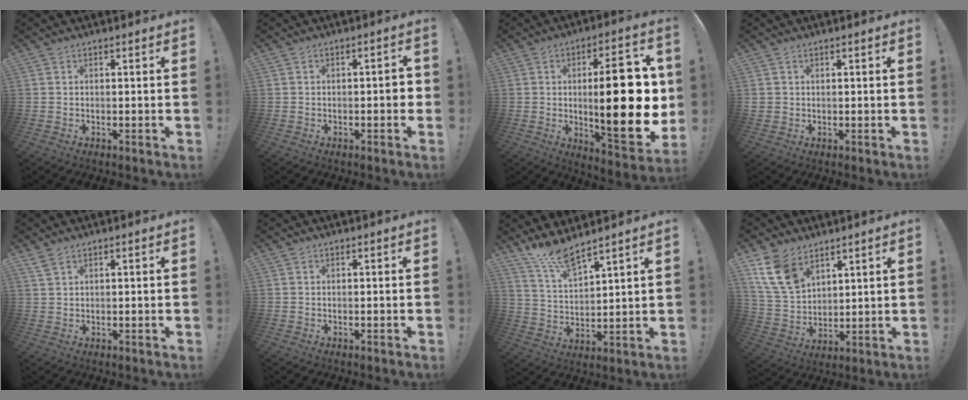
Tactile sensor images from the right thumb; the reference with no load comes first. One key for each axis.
{"total": 3.0, "fx": -0.8, "fy": 1.2, "fz": 2.7, "tx": -0.034, "ty": 0.007, "tz": -0.014}
{"total": 25.3, "fx": 1.5, "fy": 7.8, "fz": 24.0, "tx": -0.354, "ty": -0.016, "tz": 0.028}
{"total": 1.4, "fx": 0.6, "fy": 1.3, "fz": 0.3, "tx": -0.001, "ty": -0.001, "tz": 0.011}
{"total": 2.4, "fx": 1.7, "fy": 0.7, "fz": 1.6, "tx": -0.023, "ty": -0.005, "tz": 0.031}
{"total": 0.0}
{"total": 9.2, "fx": 8.3, "fy": 1.3, "fz": 3.9, "tx": -0.089, "ty": -0.053, "tz": 0.153}
{"total": 12.9, "fx": 8.0, "fy": 8.0, "fz": 6.2, "tx": -0.126, "ty": -0.034, "tz": 0.162}